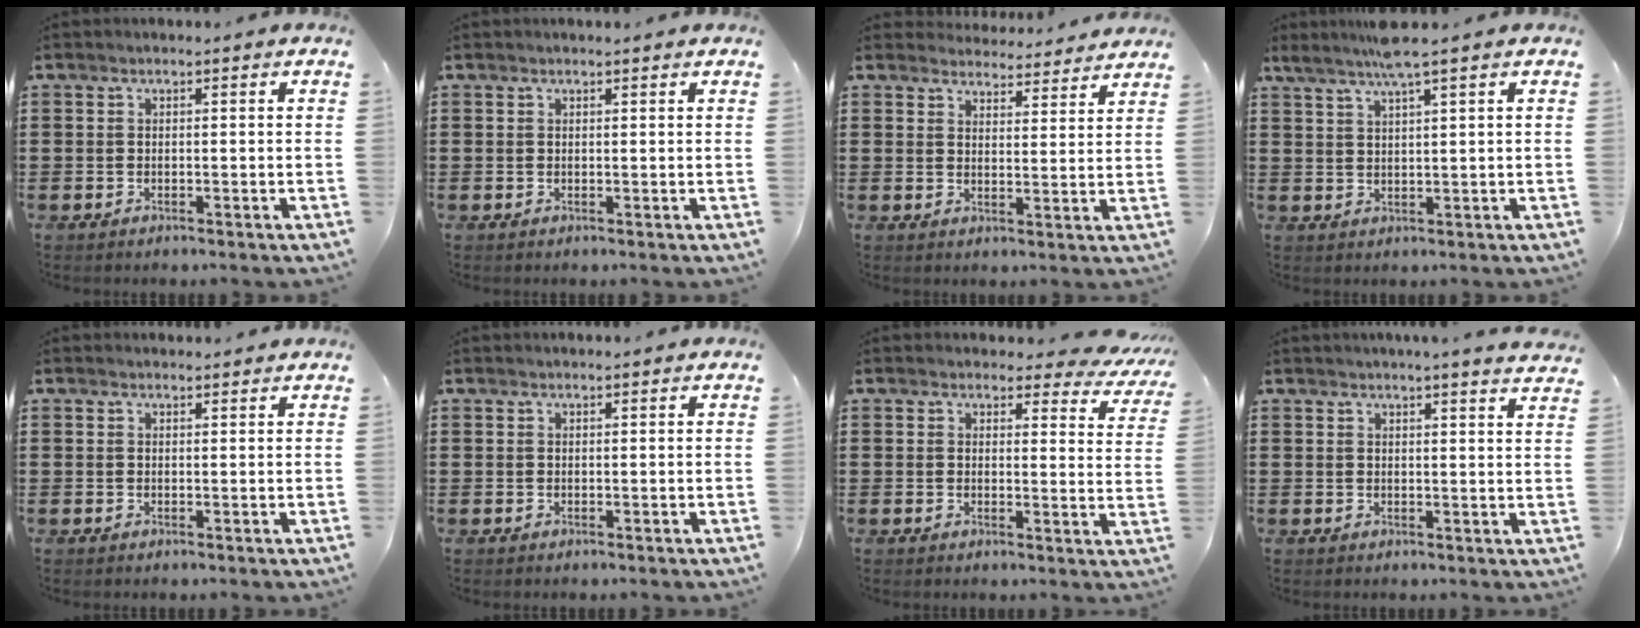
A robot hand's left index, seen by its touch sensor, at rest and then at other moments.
{"total": 0.6, "force": [0.5, 0.0, 0.3], "torque": [-0.006, -0.001, 0.010]}
{"total": 4.2, "force": [4.2, 0.2, 0.1], "torque": [-0.008, -0.025, 0.074]}
{"total": 4.5, "force": [3.3, -0.7, 2.9], "torque": [-0.063, -0.004, 0.059]}
{"total": 1.2, "force": [1.2, 0.1, 0.2], "torque": [-0.005, 0.001, 0.023]}
{"total": 0.7, "force": [0.7, -0.1, 0.2], "torque": [-0.006, -0.001, 0.014]}
{"total": 3.5, "force": [3.2, 0.9, 1.1], "torque": [-0.018, -0.014, 0.055]}
{"total": 2.9, "force": [2.8, -0.7, 0.5], "torque": [-0.016, -0.012, 0.051]}